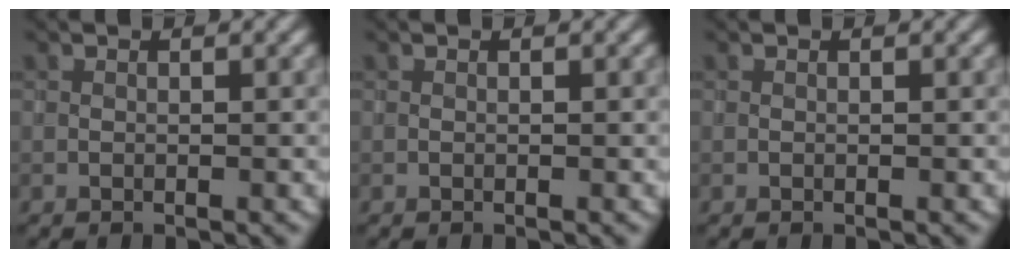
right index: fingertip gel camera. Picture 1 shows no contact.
{"total": 0.0}
{"total": 0.0}